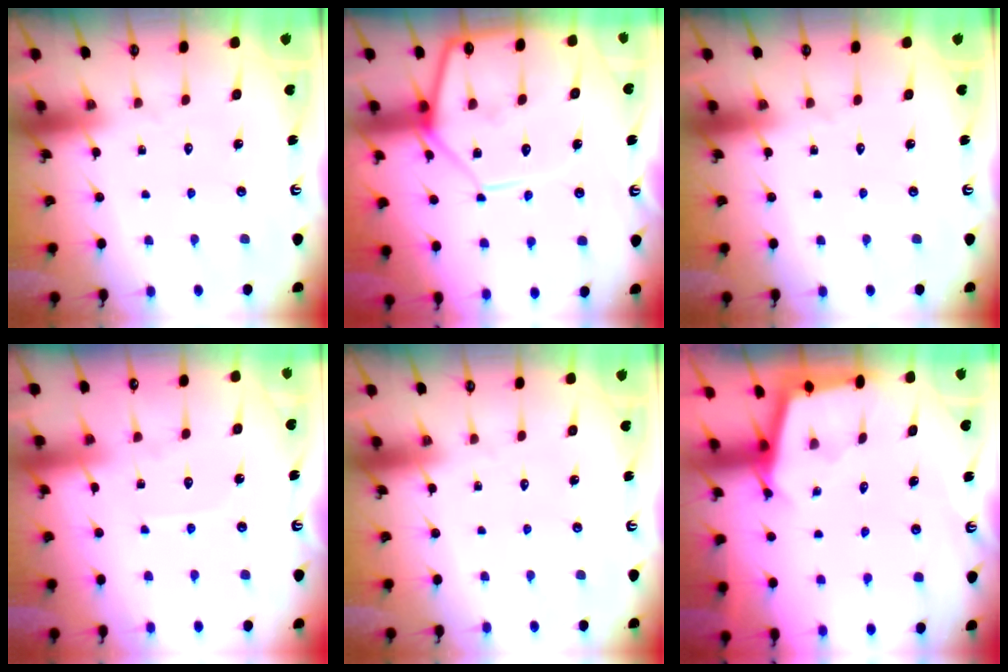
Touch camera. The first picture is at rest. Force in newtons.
{"total": 11.8, "press": 11.8, "slide": 1.0}
{"total": 0.0}
{"total": 3.9, "press": 3.8, "slide": 0.5}
{"total": 0.0}
{"total": 2.3, "press": 2.3, "slide": 0.1}